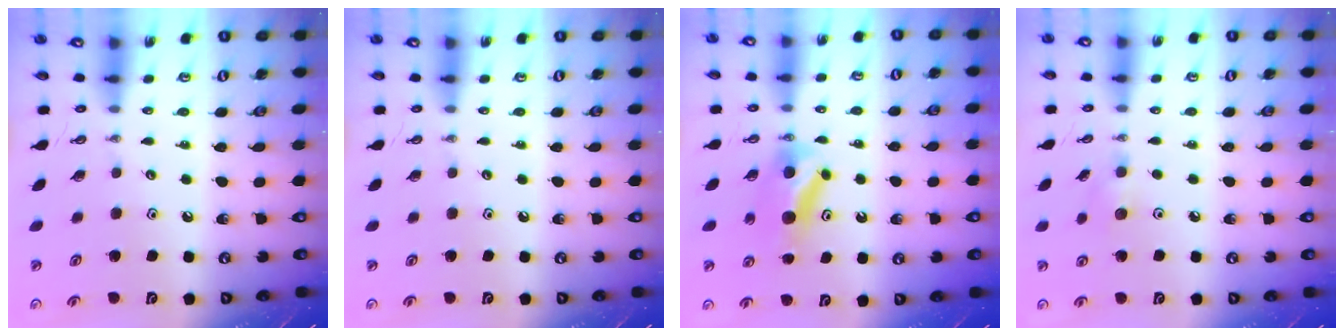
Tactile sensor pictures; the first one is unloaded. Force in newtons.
{"total": 0.0}
{"total": 8.1, "press": 7.9, "slide": 1.6}
{"total": 5.6, "press": 5.4, "slide": 1.5}